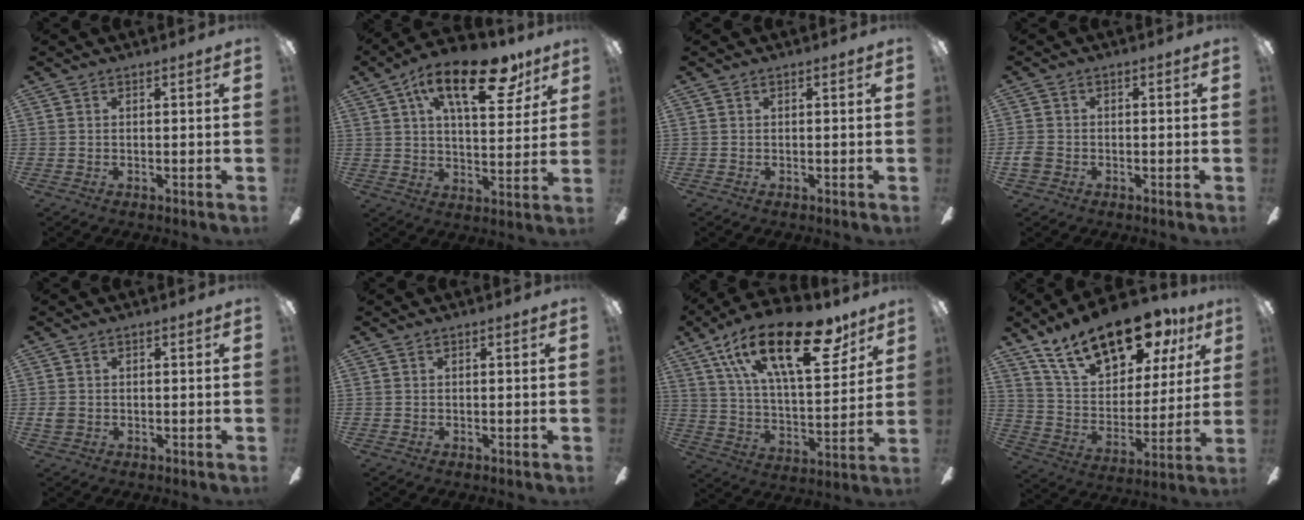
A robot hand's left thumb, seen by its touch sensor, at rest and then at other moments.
{"total": 20.6, "force": [10.6, 9.0, 15.2], "torque": [-0.223, -0.033, 0.166]}
{"total": 0.0}
{"total": 3.0, "force": [-1.0, 2.3, 1.6], "torque": [-0.031, 0.007, -0.020]}
{"total": 2.0, "force": [-0.1, 1.7, 1.1], "torque": [-0.018, 0.006, -0.003]}
{"total": 0.0}
{"total": 27.2, "force": [15.0, 12.0, 19.3], "torque": [-0.307, -0.076, 0.251]}
{"total": 22.9, "force": [15.4, 10.8, 13.2], "torque": [-0.227, -0.080, 0.271]}